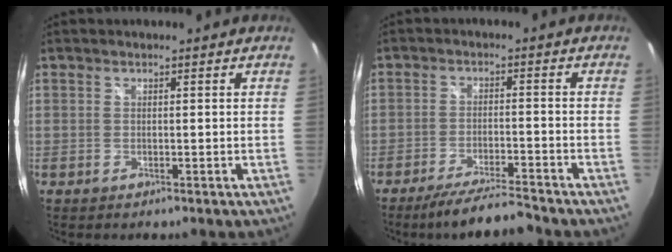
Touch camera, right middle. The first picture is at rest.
{"total": 8.9, "force": [-8.0, 0.2, 3.9], "torque": [-0.085, -0.006, -0.134]}